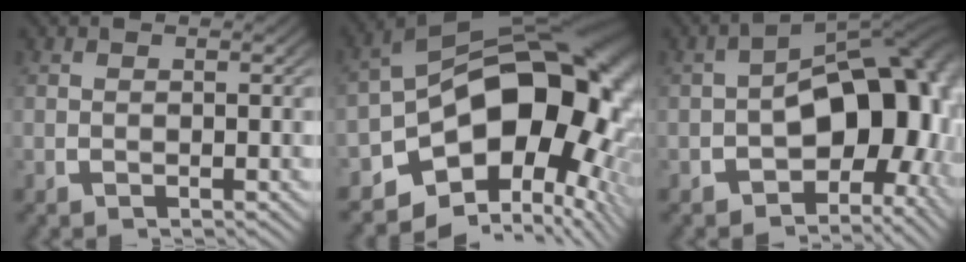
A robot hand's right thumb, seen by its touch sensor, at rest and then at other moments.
{"total": 22.7, "force": [-2.9, 13.9, 17.7], "torque": [-0.265, -0.040, -0.034]}
{"total": 14.3, "force": [-1.7, 9.1, 10.9], "torque": [-0.165, -0.042, -0.010]}